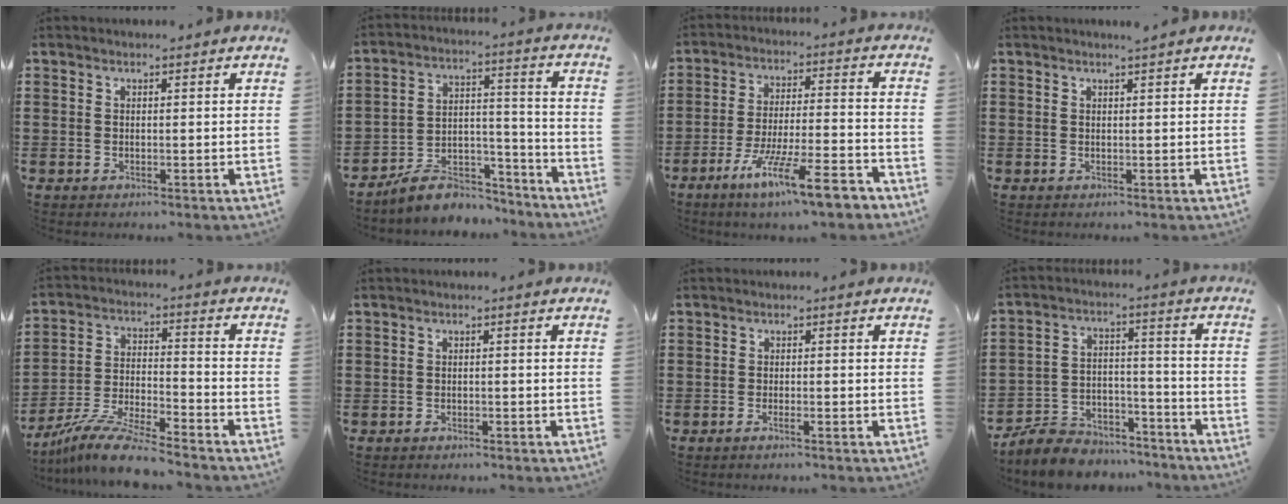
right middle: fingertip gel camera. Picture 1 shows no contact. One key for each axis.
{"total": 8.0, "fx": -7.2, "fy": 2.9, "fz": 1.9, "tx": -0.037, "ty": 0.021, "tz": -0.137}
{"total": 11.6, "fx": -8.4, "fy": 1.4, "fz": 7.9, "tx": -0.144, "ty": 0.009, "tz": -0.157}
{"total": 0.7, "fx": 0.5, "fy": -0.4, "fz": 0.1, "tx": -0.011, "ty": -0.001, "tz": 0.011}
{"total": 9.7, "fx": -8.9, "fy": 0.3, "fz": 4.0, "tx": -0.076, "ty": 0.012, "tz": -0.172}
{"total": 0.9, "fx": -0.8, "fy": 0.1, "fz": 0.2, "tx": -0.007, "ty": -0.002, "tz": -0.017}
{"total": 1.1, "fx": -0.6, "fy": 0.1, "fz": 0.9, "tx": -0.015, "ty": -0.003, "tz": -0.011}
{"total": 7.7, "fx": -7.3, "fy": 2.2, "fz": 1.0, "tx": -0.021, "ty": 0.021, "tz": -0.141}